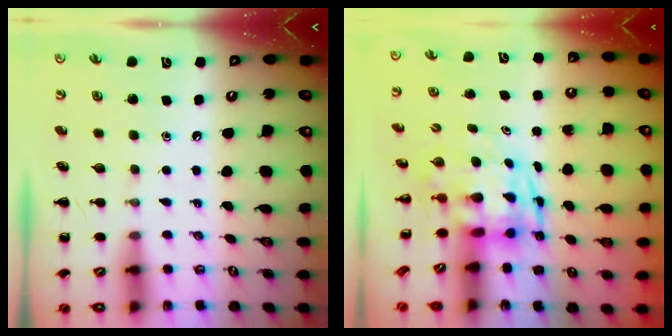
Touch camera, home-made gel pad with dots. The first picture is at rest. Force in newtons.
{"total": 3.1, "press": 2.9, "slide": 1.0}